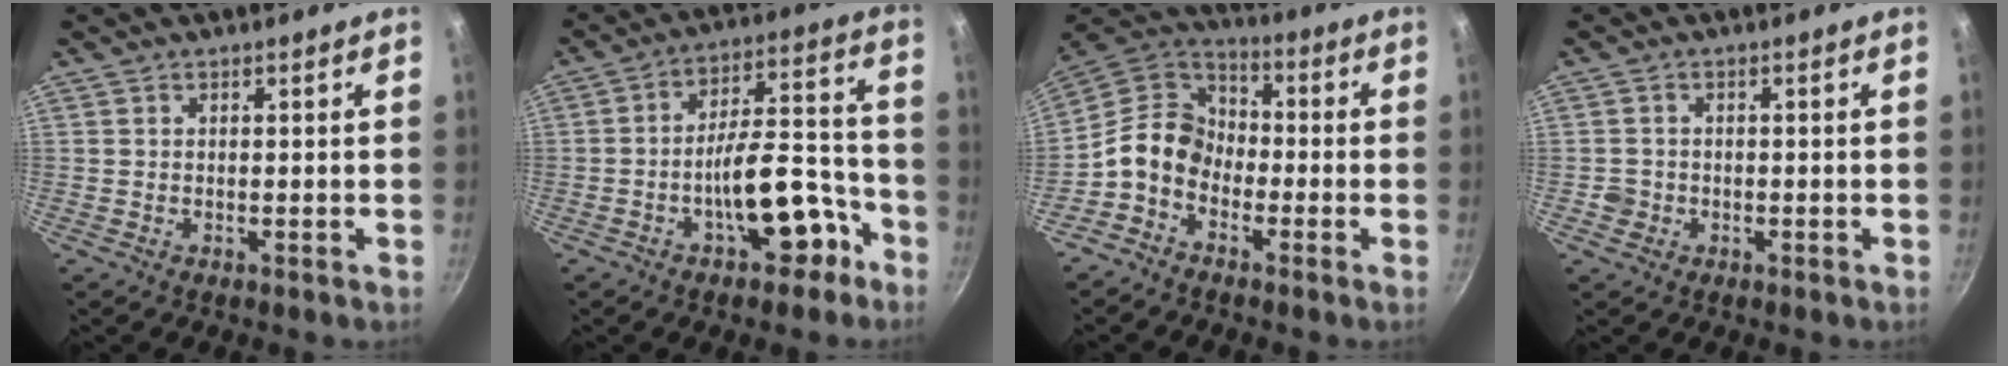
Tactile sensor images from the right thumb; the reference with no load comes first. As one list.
[{"total": 14.1, "force": [-6.6, 6.4, 10.7], "torque": [-0.115, 0.083, -0.087]}, {"total": 11.0, "force": [-3.7, 8.5, 5.9], "torque": [-0.080, 0.056, -0.102]}, {"total": 2.3, "force": [-0.8, 2.1, 0.5], "torque": [0.000, 0.011, -0.009]}]